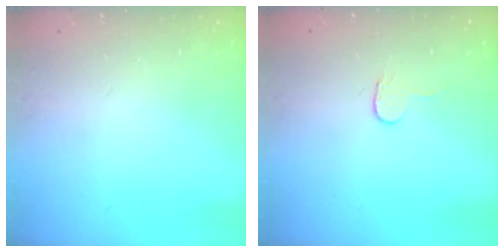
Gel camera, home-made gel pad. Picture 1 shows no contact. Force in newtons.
{"total": 2.7, "press": 2.7, "slide": 0.2}